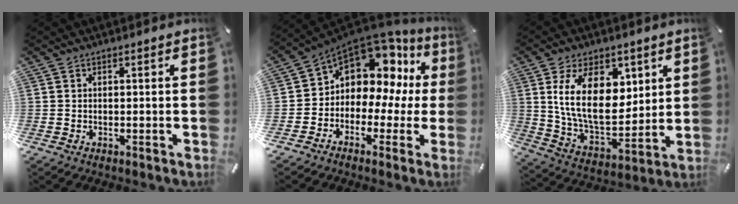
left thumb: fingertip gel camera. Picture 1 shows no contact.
{"total": 9.2, "force": [5.2, 6.8, 3.6], "torque": [-0.056, -0.066, 0.088]}
{"total": 18.3, "force": [6.1, 11.3, 13.0], "torque": [-0.245, -0.022, 0.107]}